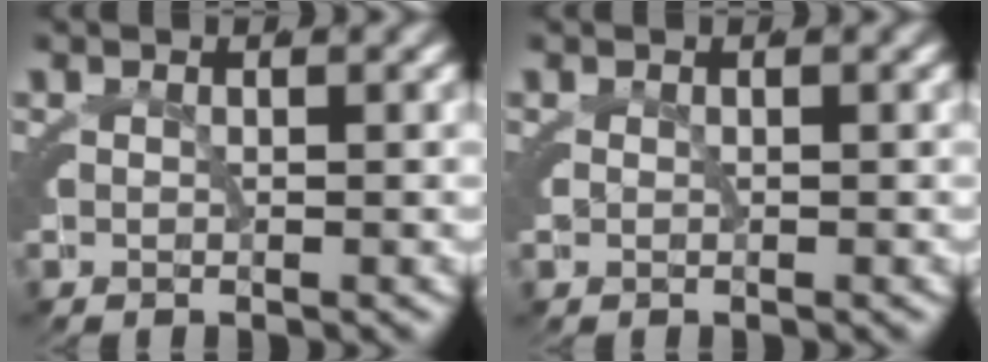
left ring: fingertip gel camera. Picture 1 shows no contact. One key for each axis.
{"total": 0.0}